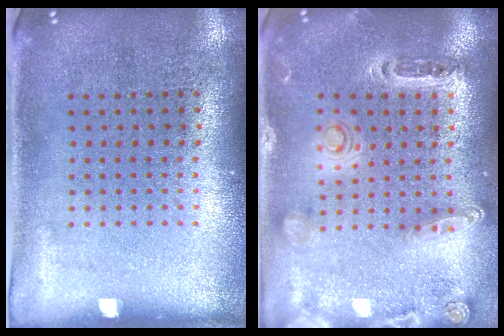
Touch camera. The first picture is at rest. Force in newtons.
{"total": 1.4, "press": 1.4, "slide": 0.3}